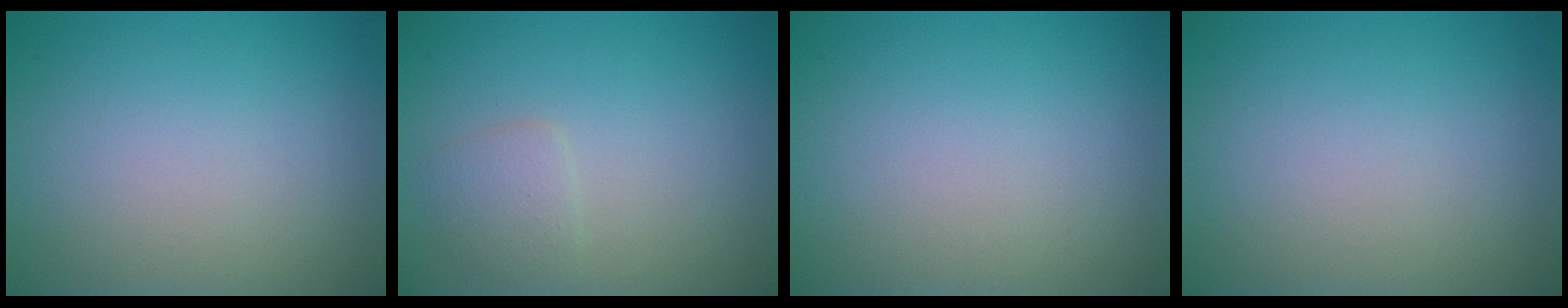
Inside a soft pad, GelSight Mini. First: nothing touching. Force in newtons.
{"total": 1.5, "press": 1.5, "slide": 0.1}
{"total": 0.0}
{"total": 0.0}